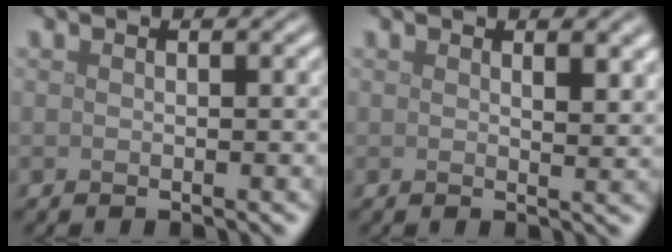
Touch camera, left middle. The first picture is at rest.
{"total": 1.8, "force": [1.0, 0.5, 1.4], "torque": [-0.015, -0.003, 0.017]}